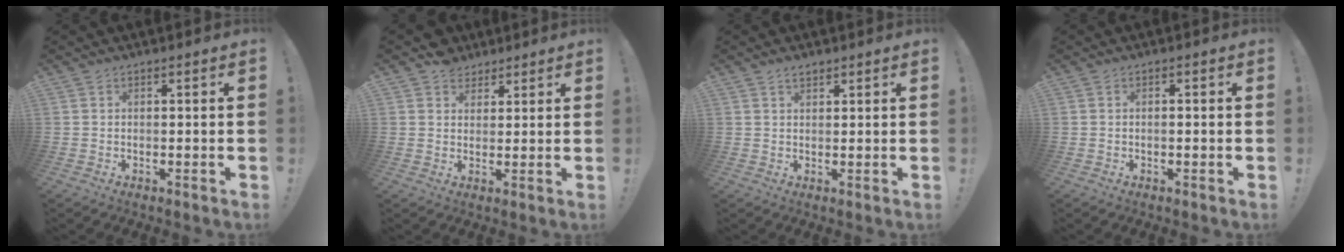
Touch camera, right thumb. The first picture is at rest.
{"total": 5.2, "force": [3.4, 3.9, 0.7], "torque": [-0.006, -0.020, 0.065]}
{"total": 2.3, "force": [1.7, 1.1, 1.1], "torque": [-0.012, -0.008, 0.029]}
{"total": 0.9, "force": [-0.6, 0.1, 0.7], "torque": [-0.016, 0.003, -0.010]}